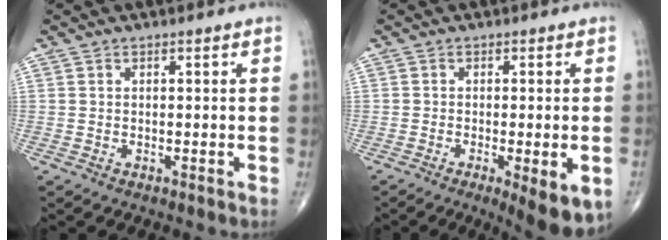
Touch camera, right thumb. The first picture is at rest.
{"total": 9.1, "force": [-3.7, 2.3, 8.0], "torque": [-0.104, -0.013, -0.050]}